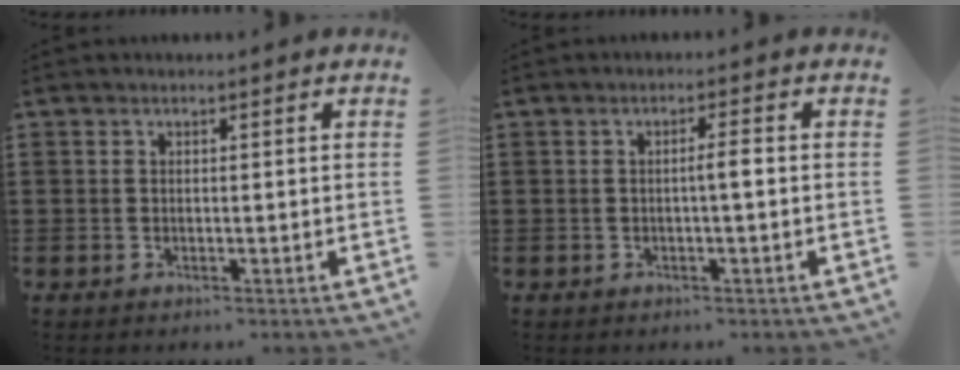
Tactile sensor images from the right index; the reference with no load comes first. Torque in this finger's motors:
{"motor_torque": [0.43, 0.03, 0.05, 0.04]}